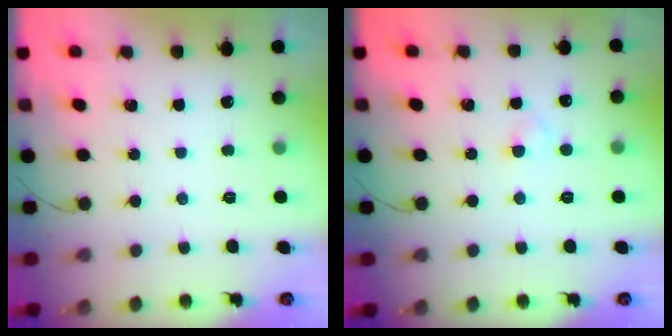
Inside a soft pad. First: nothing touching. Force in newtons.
{"total": 1.9, "press": 1.6, "slide": 1.0}